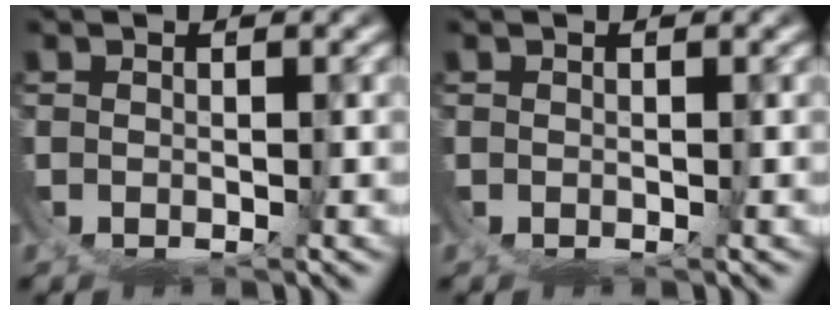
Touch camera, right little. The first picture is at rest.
{"total": 0.0}